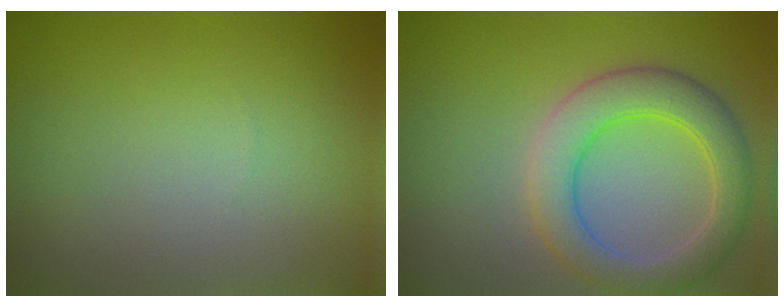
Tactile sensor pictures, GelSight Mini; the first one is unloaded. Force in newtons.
{"total": 5.6, "press": 5.6, "slide": 0.7}